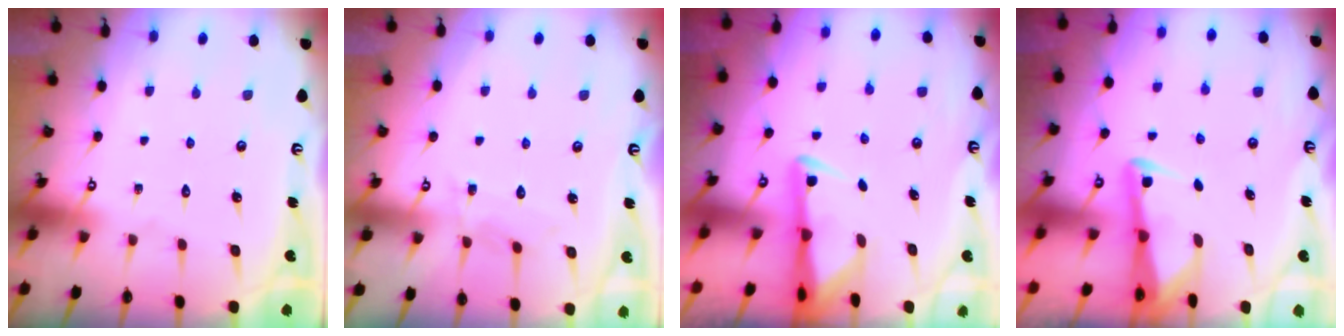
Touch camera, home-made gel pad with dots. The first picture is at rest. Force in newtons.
{"total": 6.4, "press": 6.4, "slide": 0.1}
{"total": 2.8, "press": 2.8, "slide": 0.6}
{"total": 3.0, "press": 3.0, "slide": 0.4}